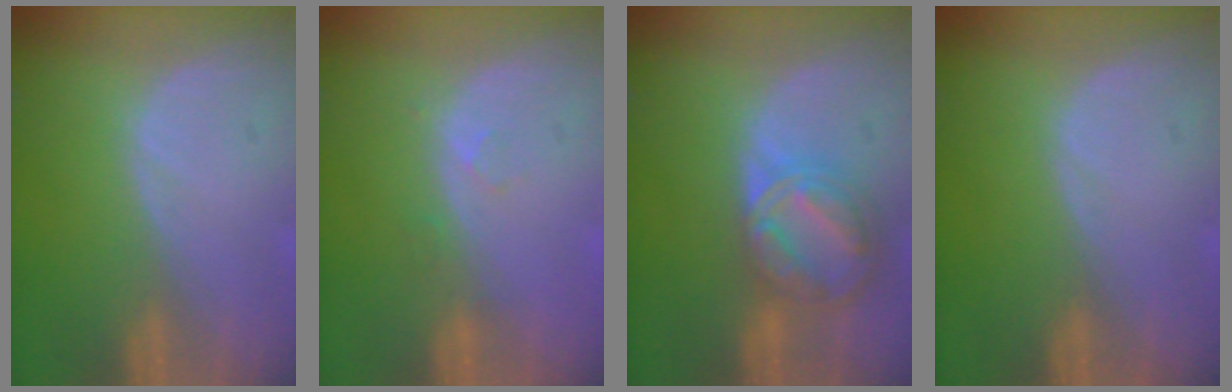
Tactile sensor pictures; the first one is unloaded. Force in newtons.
{"total": 1.4, "press": 1.3, "slide": 0.6}
{"total": 8.5, "press": 7.2, "slide": 4.5}
{"total": 0.0}